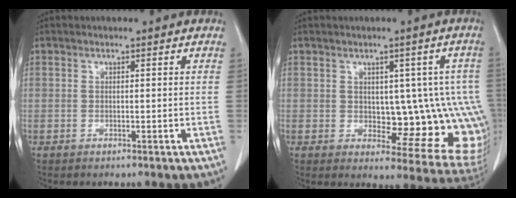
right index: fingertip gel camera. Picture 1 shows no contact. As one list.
[{"total": 12.0, "force": [-0.1, 5.6, 10.6], "torque": [-0.101, 0.008, 0.014]}]